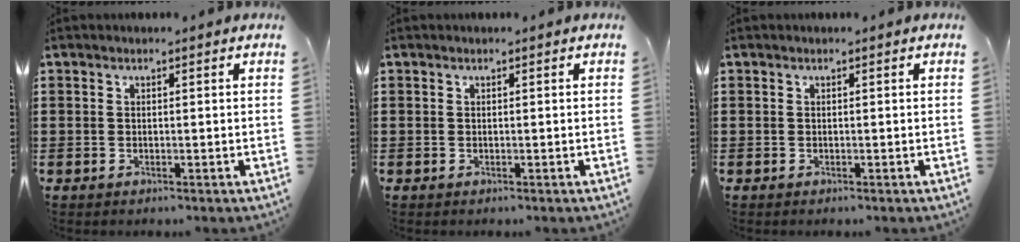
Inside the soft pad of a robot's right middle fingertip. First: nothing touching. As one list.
[{"total": 0.0}, {"total": 0.0}]